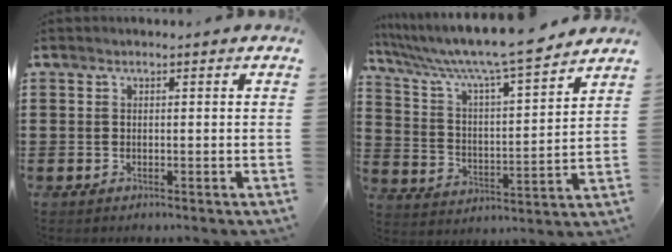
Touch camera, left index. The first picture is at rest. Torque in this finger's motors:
{"motor_torque": [0.81, 0.00, 1.05, 0.21]}